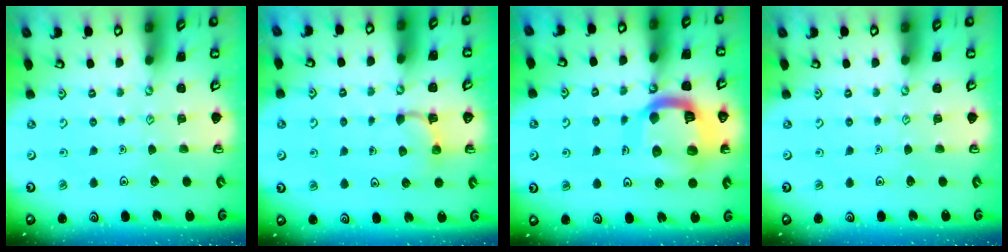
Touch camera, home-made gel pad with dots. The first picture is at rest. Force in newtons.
{"total": 3.0, "press": 2.9, "slide": 0.7}
{"total": 18.4, "press": 18.3, "slide": 1.9}
{"total": 0.0}